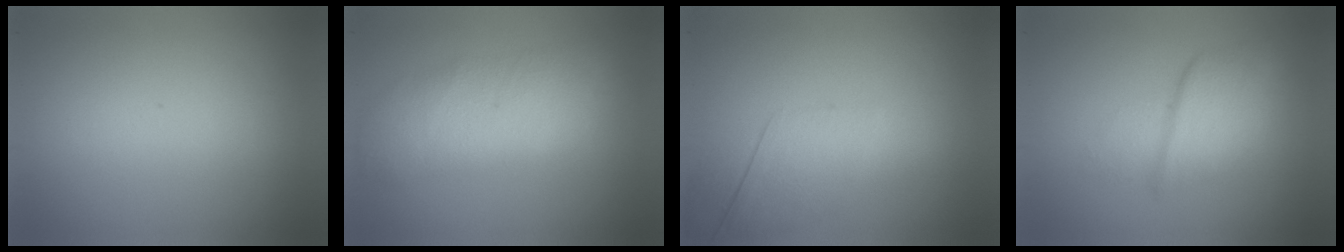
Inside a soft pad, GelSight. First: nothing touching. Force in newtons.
{"total": 3.5}
{"total": 2.3}
{"total": 2.7}